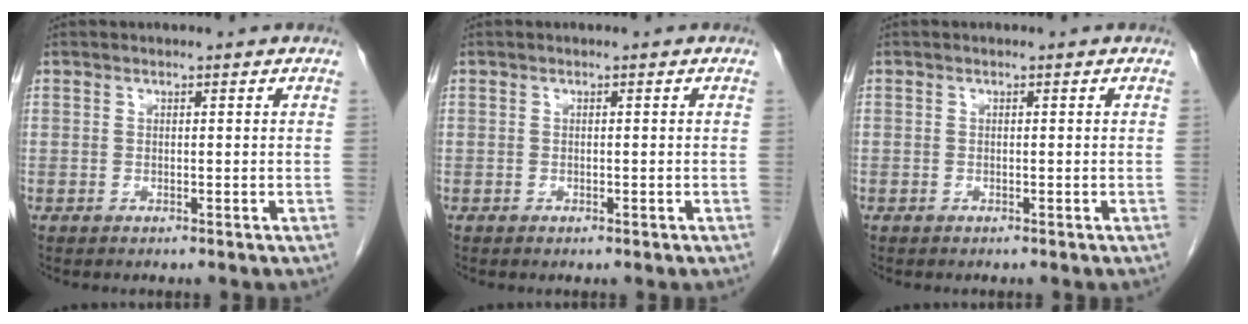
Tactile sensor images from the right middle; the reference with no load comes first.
{"total": 0.8, "force": [-0.4, 0.4, 0.5], "torque": [-0.009, 0.000, -0.002]}
{"total": 0.0}